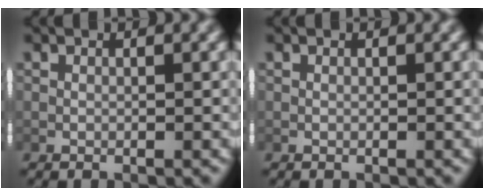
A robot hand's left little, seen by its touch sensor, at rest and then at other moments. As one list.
[{"total": 0.0}]